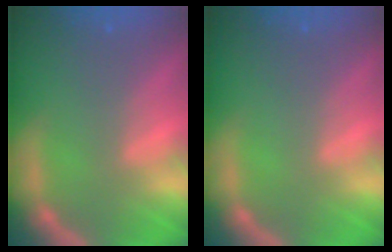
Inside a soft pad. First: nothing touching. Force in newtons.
{"total": 0.0}